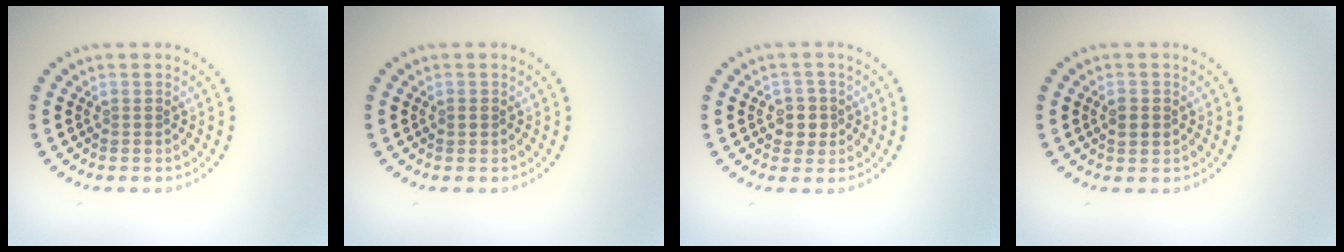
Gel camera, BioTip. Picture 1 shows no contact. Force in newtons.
{"total": 0.6, "press": 0.6, "slide": 0.1}
{"total": 2.1, "press": 2.0, "slide": 0.7}
{"total": 1.5, "press": 1.5, "slide": 0.1}